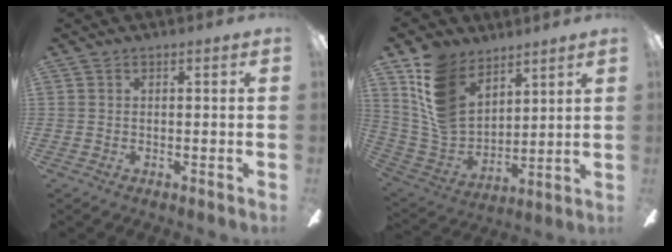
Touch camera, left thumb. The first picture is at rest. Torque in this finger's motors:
{"motor_torque": [1.67, 1.42, 1.41, -1.14, 0.48]}